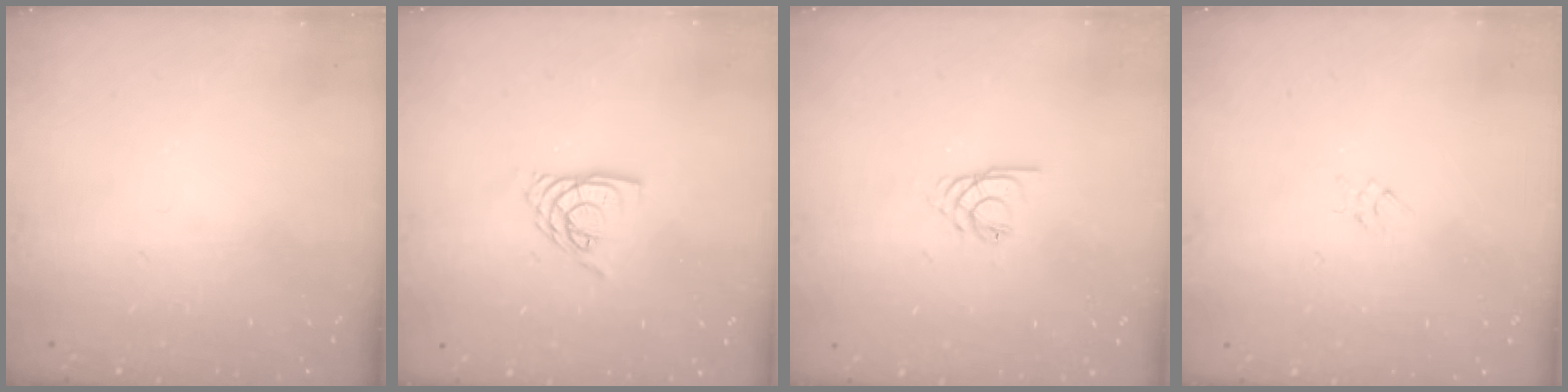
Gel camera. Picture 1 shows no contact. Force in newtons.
{"total": 7.1, "press": 7.0, "slide": 0.5}
{"total": 2.3, "press": 2.3, "slide": 0.4}
{"total": 1.9, "press": 1.8, "slide": 0.5}